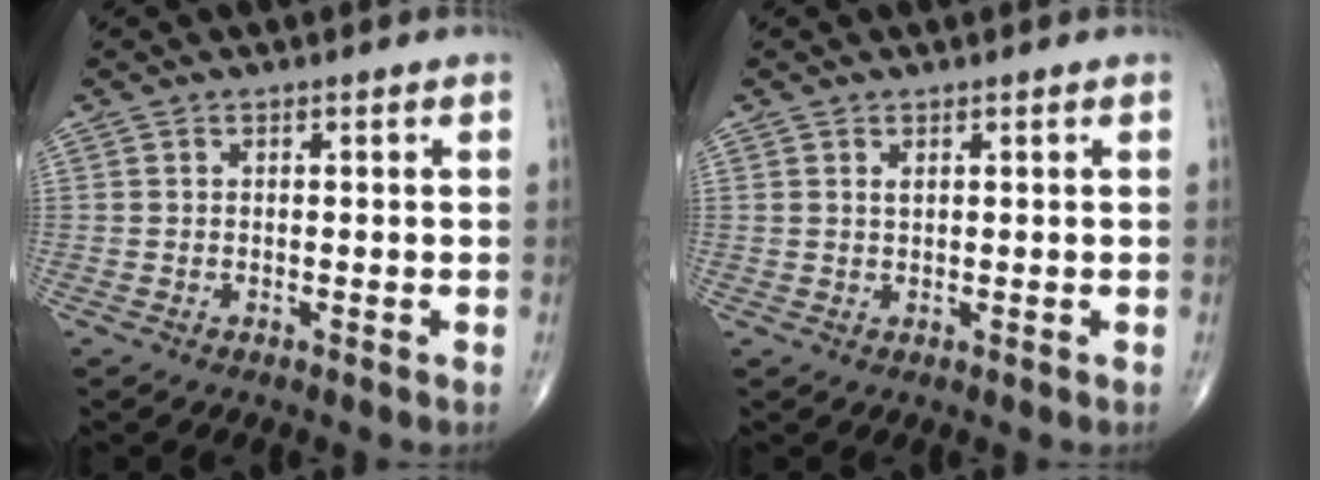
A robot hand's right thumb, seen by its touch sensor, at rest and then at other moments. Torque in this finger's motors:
{"motor_torque": [-0.13, -0.21, 0.25, 0.31, 0.00]}